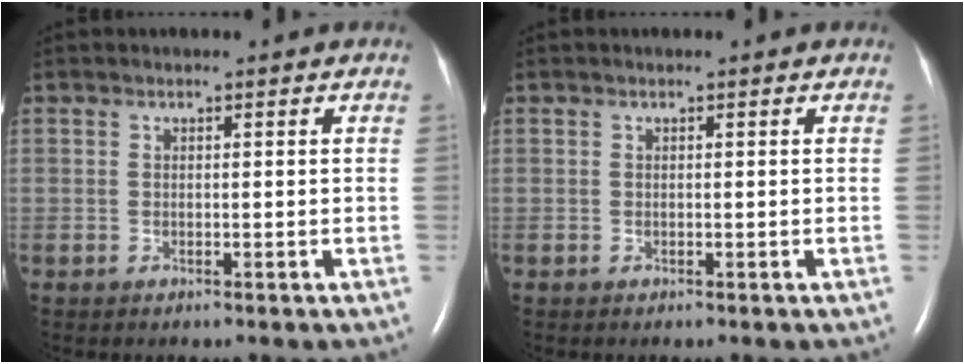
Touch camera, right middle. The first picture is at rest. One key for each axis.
{"total": 0.0}